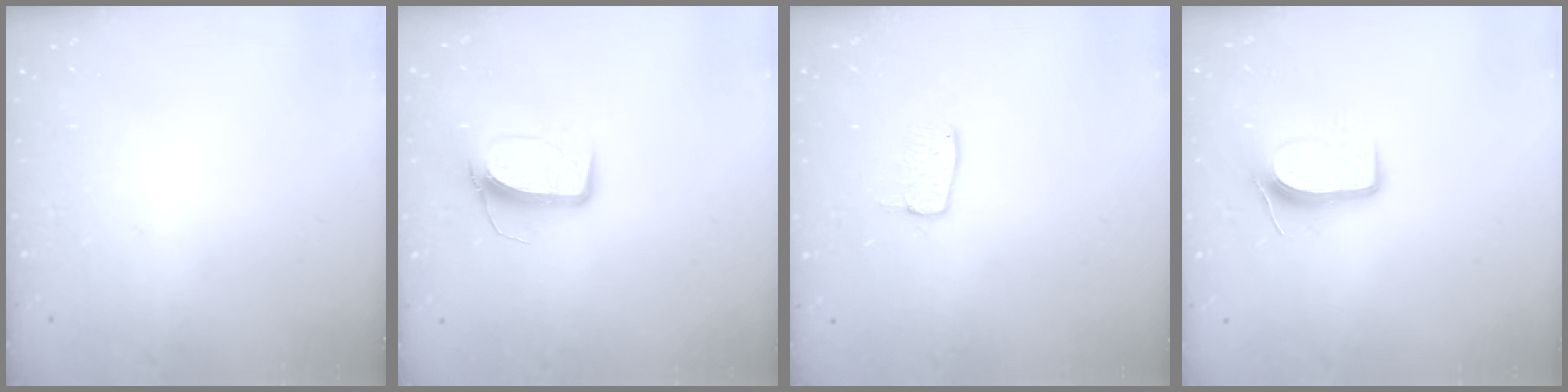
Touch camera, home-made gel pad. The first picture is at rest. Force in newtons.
{"total": 9.9, "press": 9.9, "slide": 0.4}
{"total": 6.9, "press": 6.9, "slide": 0.4}
{"total": 8.7, "press": 8.6, "slide": 1.2}